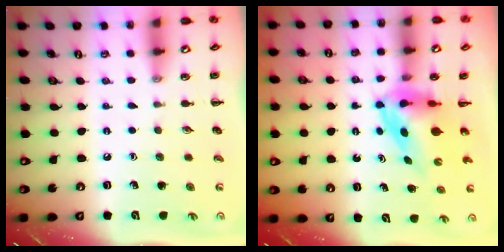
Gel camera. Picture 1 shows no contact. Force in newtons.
{"total": 3.7, "press": 3.6, "slide": 0.8}